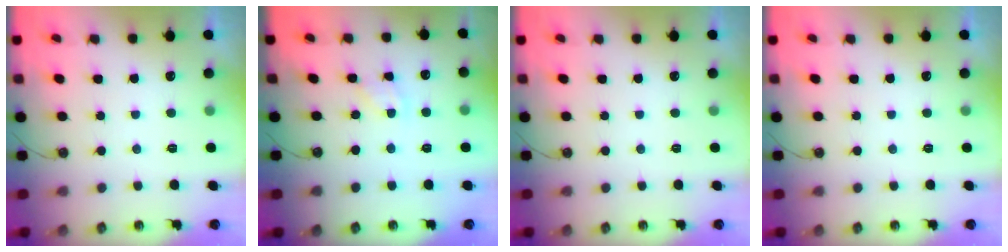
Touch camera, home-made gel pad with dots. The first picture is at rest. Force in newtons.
{"total": 2.7, "press": 2.6, "slide": 0.4}
{"total": 0.0}
{"total": 0.0}